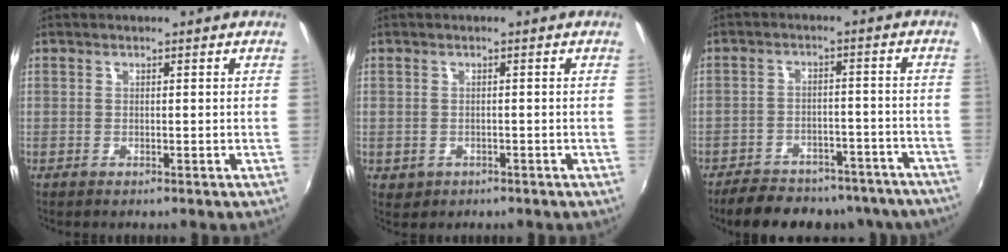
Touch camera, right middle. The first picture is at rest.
{"total": 2.5, "force": [-0.8, 2.2, 1.0], "torque": [-0.024, -0.003, -0.005]}
{"total": 21.2, "force": [-17.9, 8.3, 7.8], "torque": [-0.155, 0.021, -0.212]}